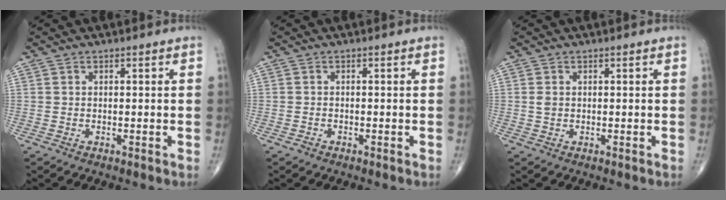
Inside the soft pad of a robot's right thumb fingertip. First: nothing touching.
{"total": 0.6, "force": [-0.5, 0.3, 0.1], "torque": [-0.003, 0.000, -0.013]}
{"total": 1.1, "force": [0.1, 0.8, 0.7], "torque": [-0.015, -0.001, 0.004]}